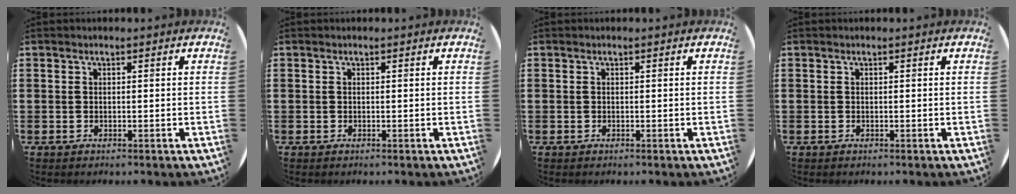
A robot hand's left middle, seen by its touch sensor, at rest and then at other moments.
{"total": 0.0}
{"total": 0.0}
{"total": 0.0}